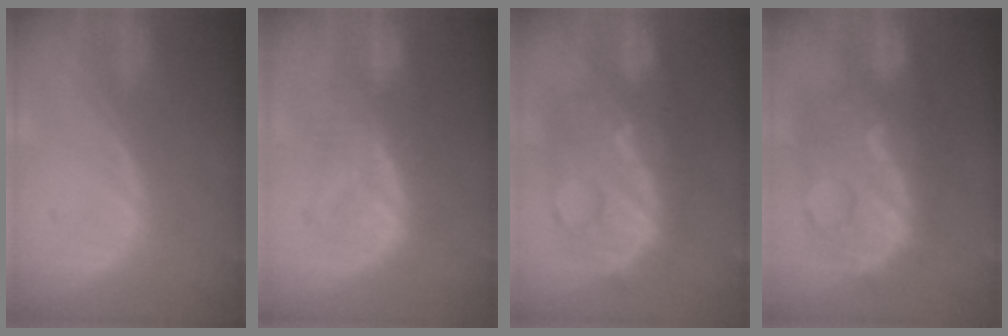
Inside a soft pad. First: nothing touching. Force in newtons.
{"total": 8.3, "press": 8.1, "slide": 1.7}
{"total": 12.2, "press": 12.1, "slide": 1.3}
{"total": 12.3, "press": 12.3, "slide": 1.3}